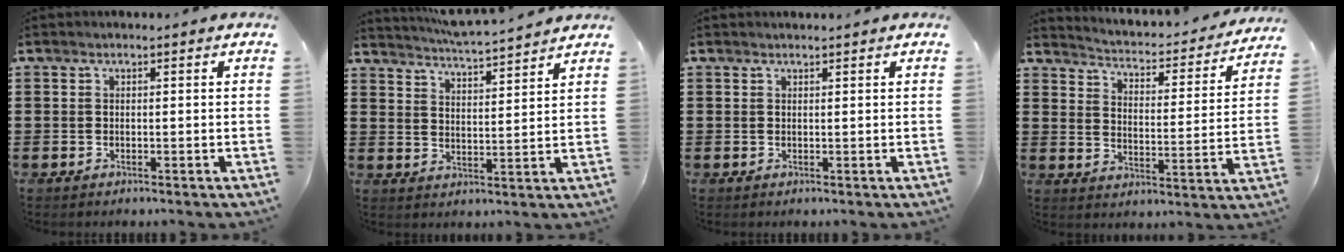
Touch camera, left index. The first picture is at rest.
{"total": 4.6, "force": [4.5, -0.7, 0.7], "torque": [-0.034, -0.033, 0.076]}
{"total": 0.6, "force": [0.6, -0.1, 0.2], "torque": [-0.004, -0.001, 0.012]}
{"total": 2.5, "force": [2.5, 0.1, 0.4], "torque": [-0.028, -0.030, 0.030]}